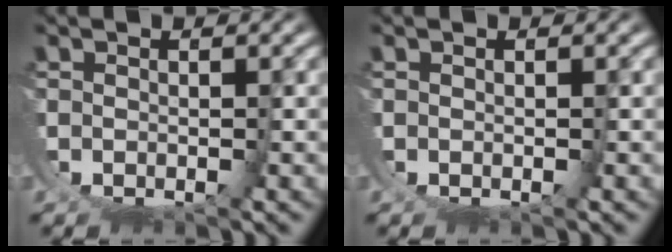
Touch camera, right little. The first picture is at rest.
{"total": 0.0}